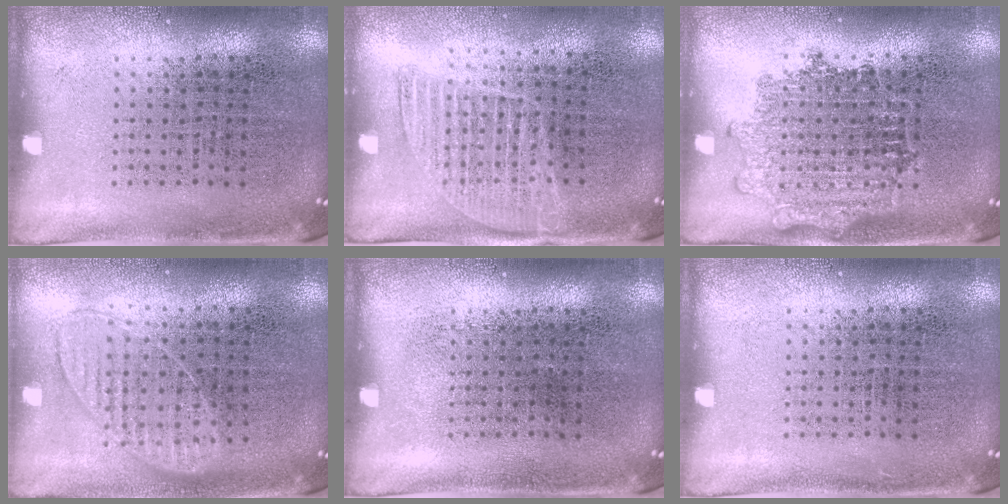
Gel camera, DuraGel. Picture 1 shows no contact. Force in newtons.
{"total": 1.3, "press": 1.1, "slide": 0.5}
{"total": 1.2, "press": 1.2, "slide": 0.2}
{"total": 0.9, "press": 0.8, "slide": 0.3}
{"total": 0.0}
{"total": 0.0}